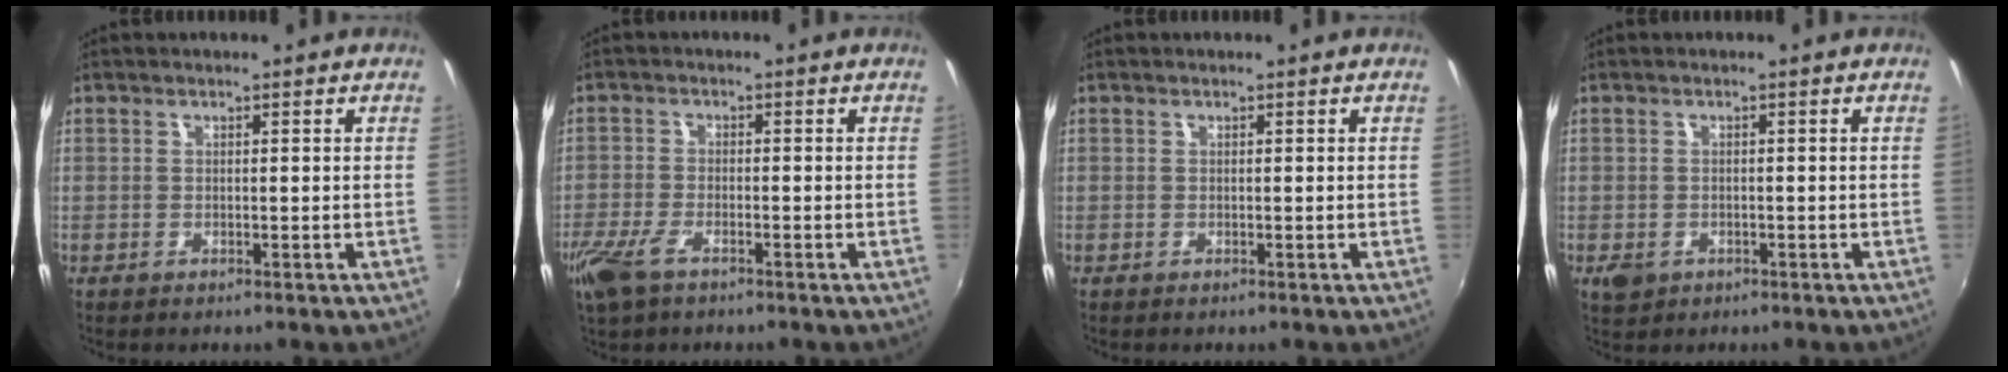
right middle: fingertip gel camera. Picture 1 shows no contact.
{"total": 6.3, "force": [-4.1, 2.5, 4.2], "torque": [-0.109, -0.016, -0.081]}
{"total": 0.0}
{"total": 3.1, "force": [-1.3, 2.4, 1.5], "torque": [-0.028, -0.005, -0.018]}